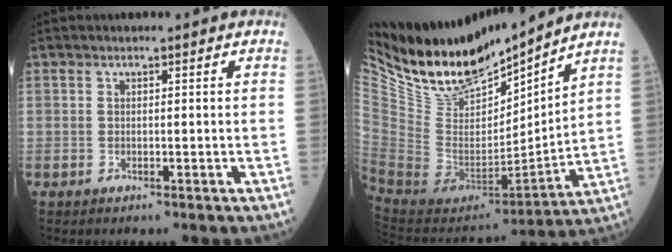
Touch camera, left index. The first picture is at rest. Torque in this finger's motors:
{"motor_torque": [0.97, -1.16, 0.05, 0.00]}